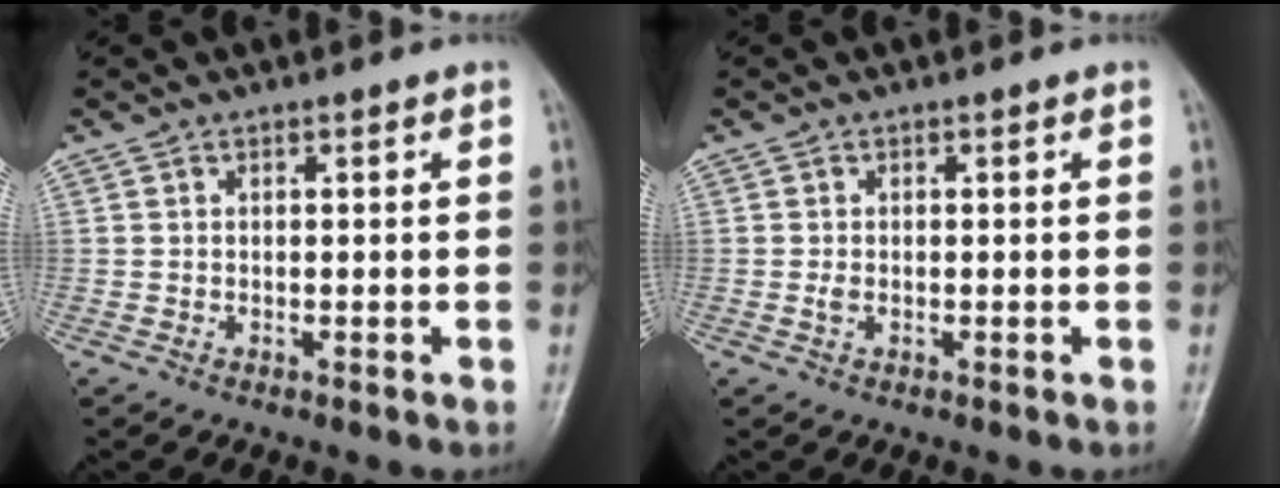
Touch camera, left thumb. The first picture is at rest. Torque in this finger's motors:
{"motor_torque": [-0.05, 0.05, 0.07, 0.00, 0.01]}